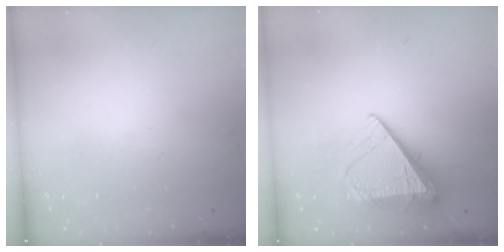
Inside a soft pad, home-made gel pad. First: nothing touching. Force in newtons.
{"total": 9.0, "press": 8.9, "slide": 1.3}